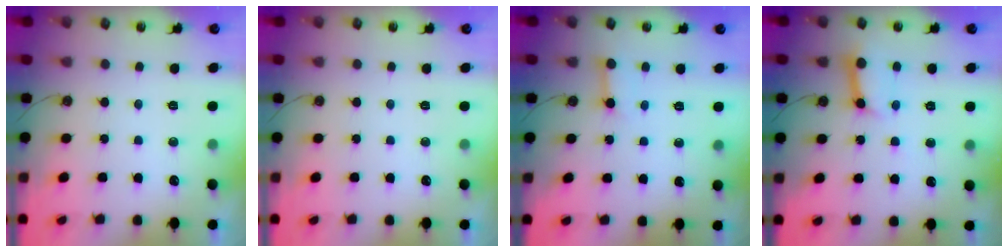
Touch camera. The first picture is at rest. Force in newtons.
{"total": 0.0}
{"total": 3.9, "press": 3.9, "slide": 0.4}
{"total": 10.6, "press": 10.5, "slide": 1.4}